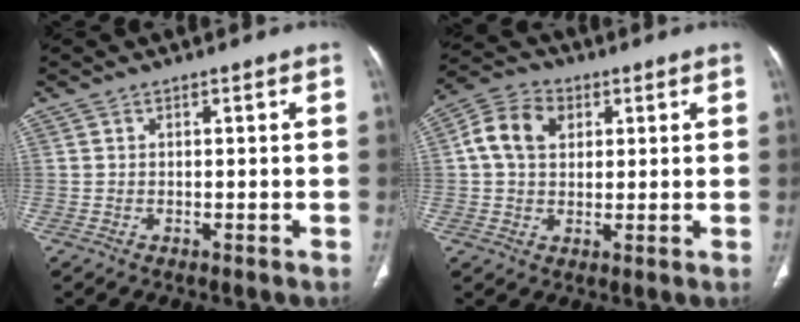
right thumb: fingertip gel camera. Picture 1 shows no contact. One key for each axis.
{"total": 9.0, "fx": 2.3, "fy": 6.7, "fz": 5.5, "tx": -0.091, "ty": 0.013, "tz": 0.035}